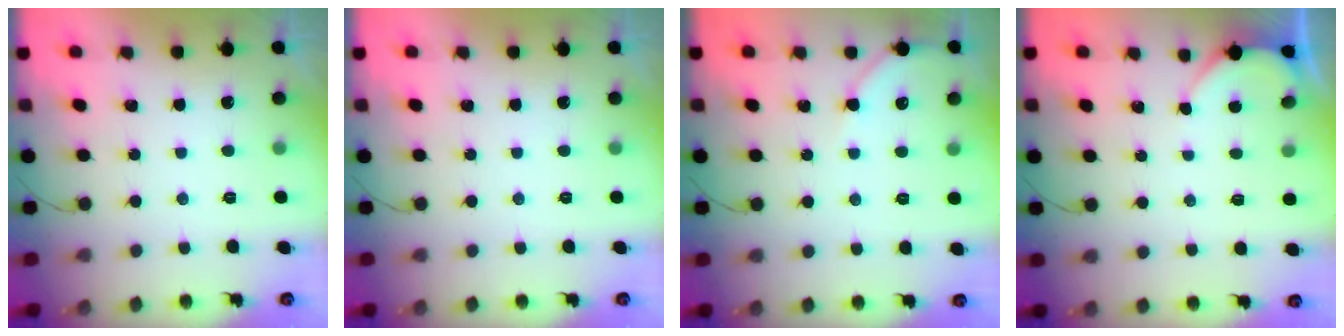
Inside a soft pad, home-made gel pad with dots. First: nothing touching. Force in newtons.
{"total": 0.0}
{"total": 4.6, "press": 4.5, "slide": 0.7}
{"total": 2.3, "press": 2.3, "slide": 0.3}